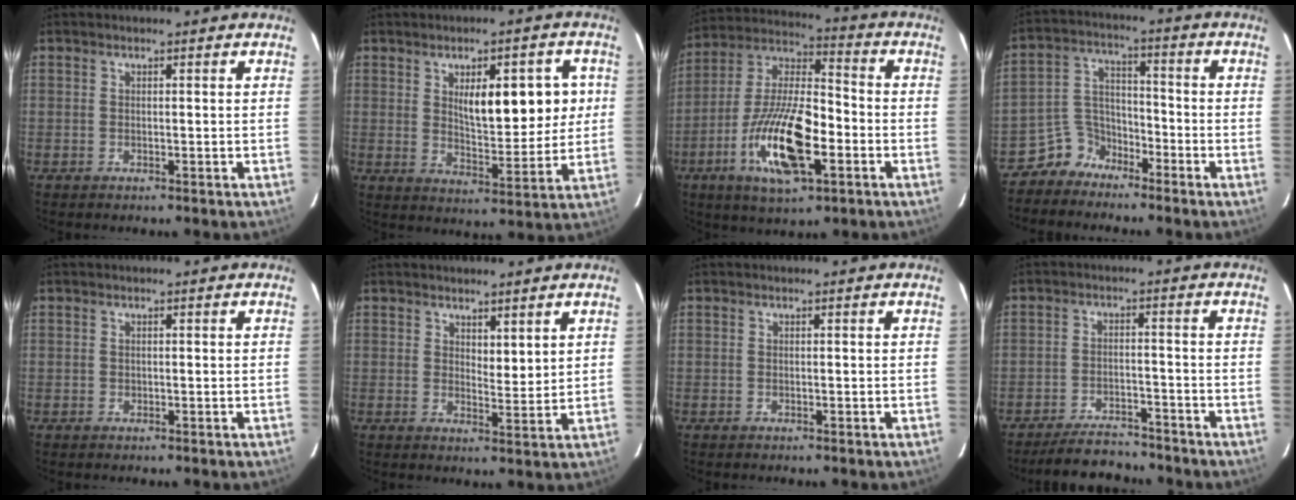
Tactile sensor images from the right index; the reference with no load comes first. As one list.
[{"total": 11.4, "force": [2.7, 4.2, 10.2], "torque": [-0.143, 0.012, 0.050]}, {"total": 16.8, "force": [-5.8, 4.8, 15.0], "torque": [-0.300, -0.003, -0.100]}, {"total": 5.9, "force": [-4.7, 3.7, -0.2], "torque": [0.009, 0.025, -0.089]}, {"total": 0.0}, {"total": 3.2, "force": [2.2, 1.1, 2.0], "torque": [-0.029, -0.013, 0.042]}, {"total": 0.0}, {"total": 6.9, "force": [-6.5, 2.0, 1.0], "torque": [-0.017, -0.003, -0.105]}]